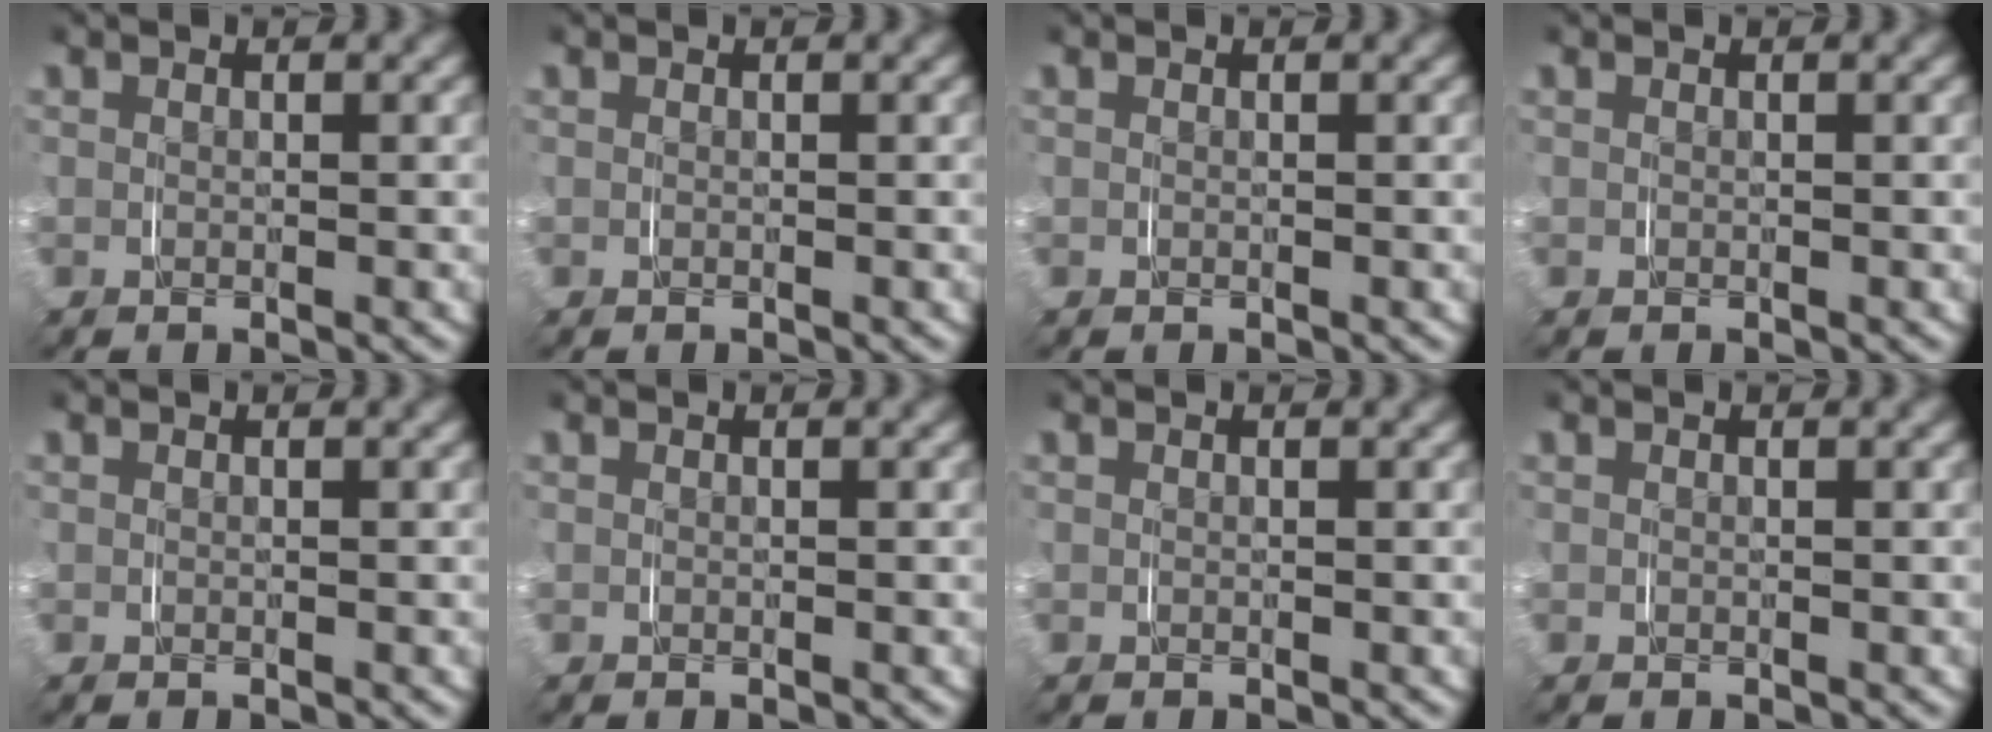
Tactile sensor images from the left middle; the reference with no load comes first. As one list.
[{"total": 0.0}, {"total": 0.0}, {"total": 0.0}, {"total": 0.0}, {"total": 0.0}, {"total": 0.0}, {"total": 0.0}]